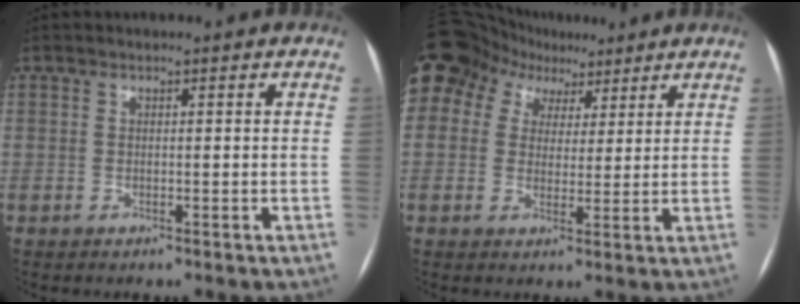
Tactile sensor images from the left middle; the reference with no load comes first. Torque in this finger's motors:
{"motor_torque": [1.33, -0.80, 1.06, 0.21]}